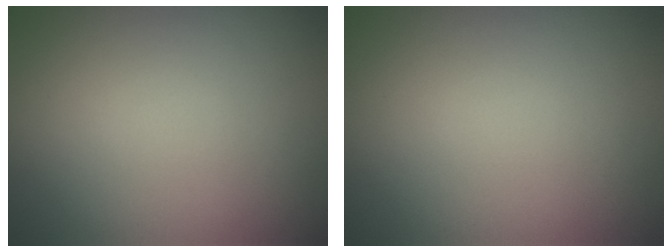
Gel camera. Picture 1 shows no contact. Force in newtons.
{"total": 0.0}